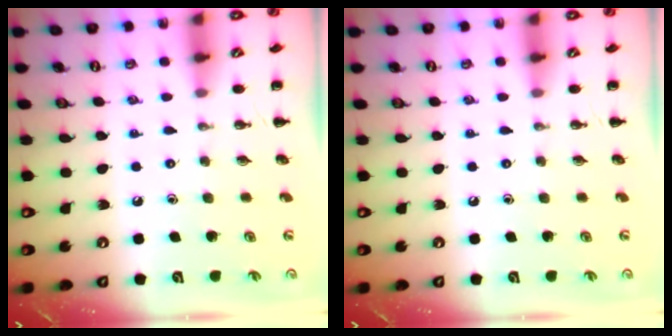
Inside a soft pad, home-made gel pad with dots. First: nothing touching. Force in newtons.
{"total": 0.0}